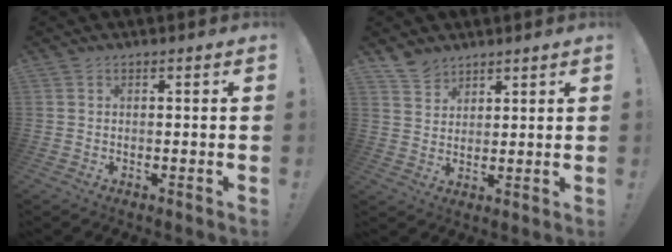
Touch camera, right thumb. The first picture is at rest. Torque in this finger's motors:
{"motor_torque": [-0.07, -0.14, -0.39, 0.26, -0.06]}